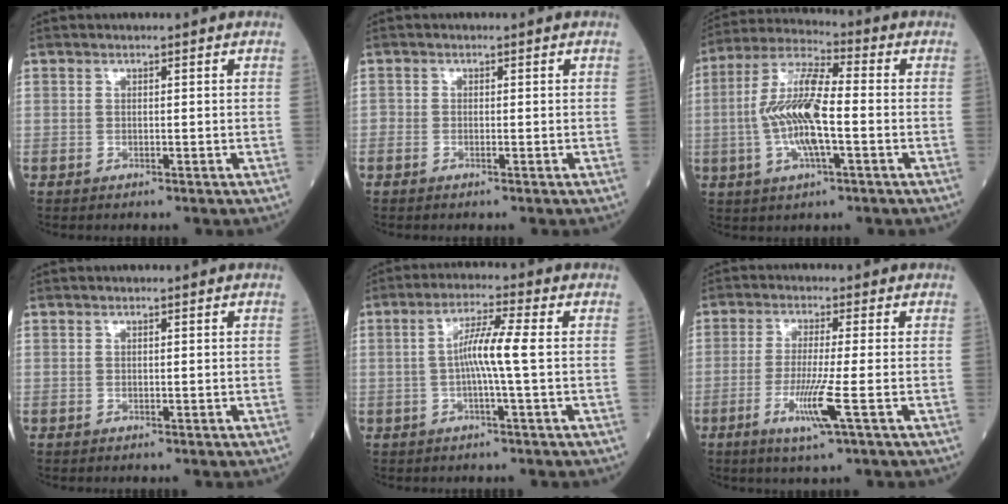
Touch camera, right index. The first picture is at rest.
{"total": 0.6, "force": [-0.4, 0.4, 0.2], "torque": [-0.003, 0.002, -0.009]}
{"total": 12.2, "force": [-1.6, 2.7, 11.8], "torque": [-0.243, 0.008, -0.031]}
{"total": 0.0}
{"total": 6.0, "force": [-0.2, -0.6, 6.0], "torque": [-0.114, 0.009, -0.005]}
{"total": 6.7, "force": [-2.4, -0.8, 6.2], "torque": [-0.124, -0.020, -0.045]}